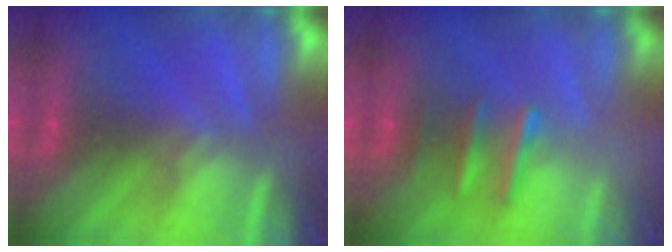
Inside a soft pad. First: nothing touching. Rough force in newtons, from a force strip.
{"total": 2.5}